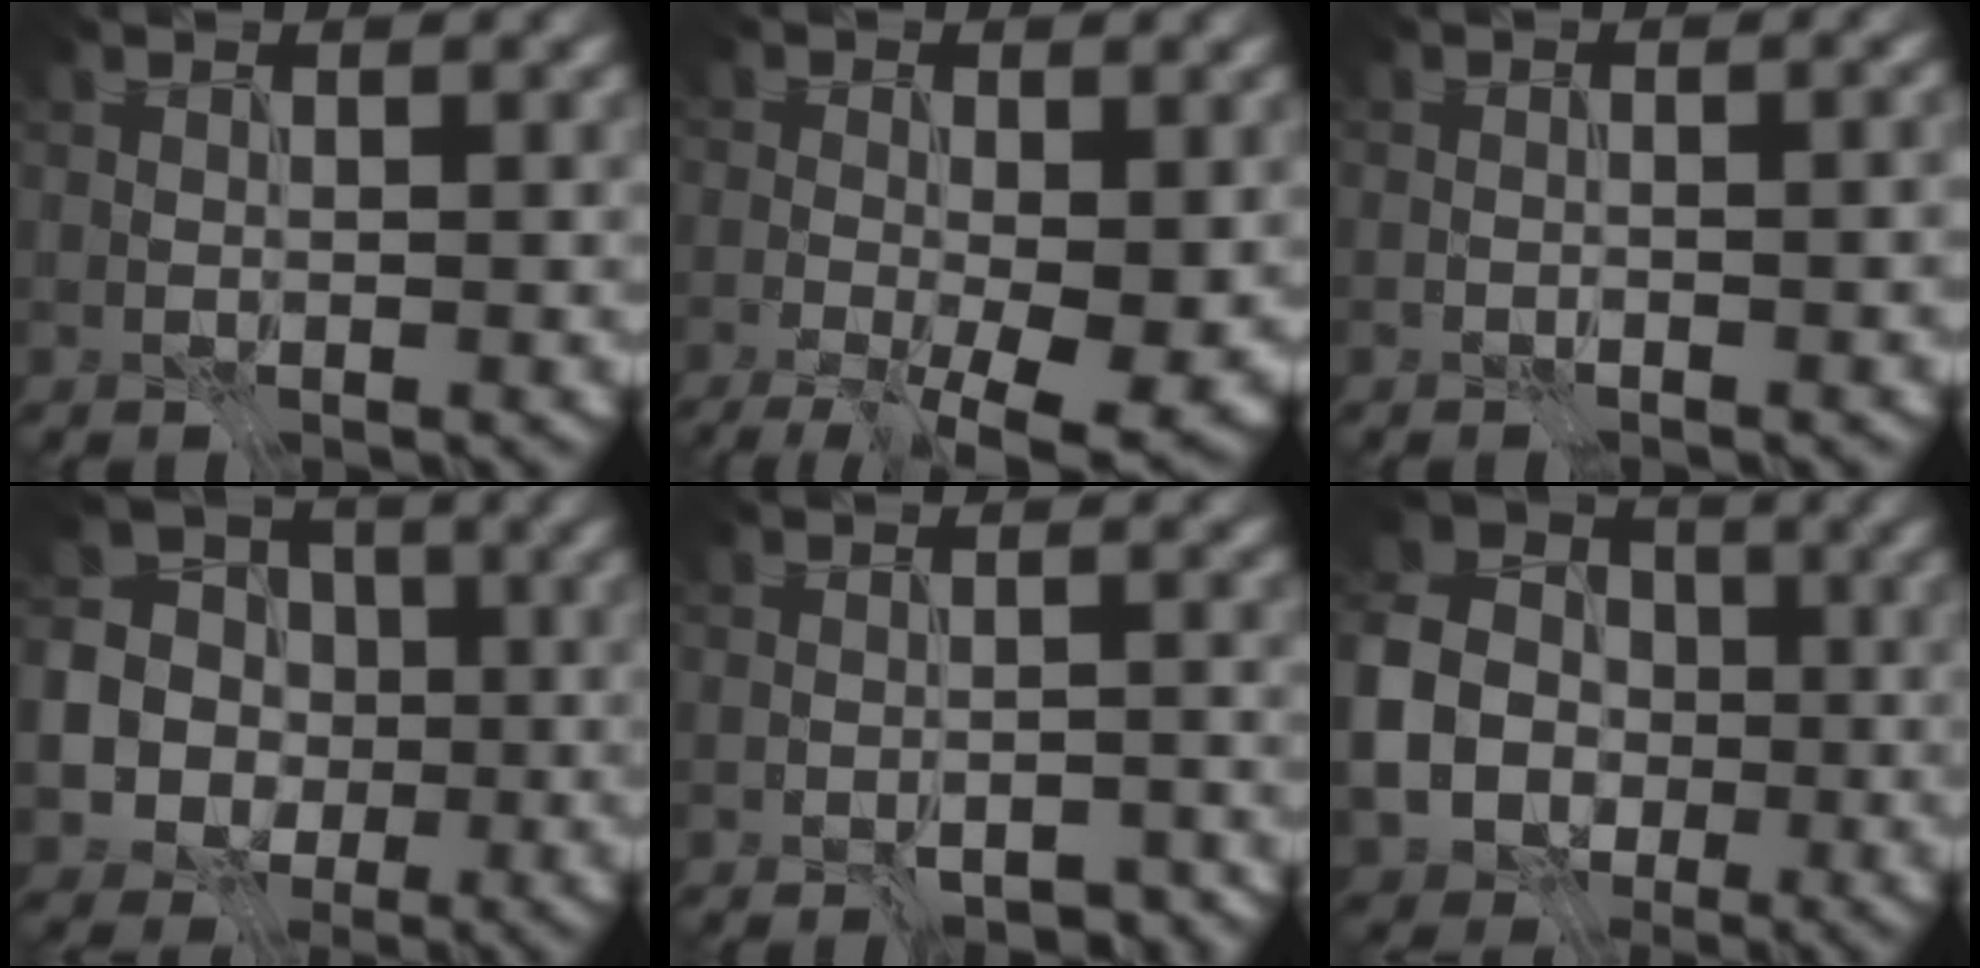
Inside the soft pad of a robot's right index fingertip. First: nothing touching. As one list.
[{"total": 7.8, "force": [-1.9, 3.0, 6.9], "torque": [-0.097, -0.012, -0.024]}, {"total": 2.0, "force": [-0.2, 0.7, 1.9], "torque": [-0.008, 0.008, -0.013]}, {"total": 9.6, "force": [-1.1, 9.2, 2.6], "torque": [-0.072, 0.019, -0.047]}, {"total": 2.9, "force": [-2.2, 0.9, 1.6], "torque": [-0.007, 0.001, -0.025]}, {"total": 8.1, "force": [-1.9, 7.1, 3.3], "torque": [-0.084, 0.001, -0.041]}]